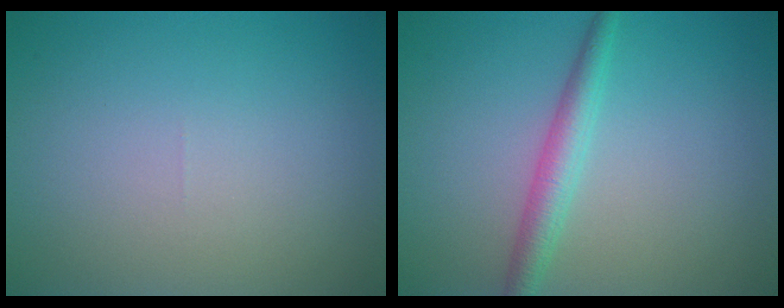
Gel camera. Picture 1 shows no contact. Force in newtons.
{"total": 2.7, "press": 2.6, "slide": 0.1}